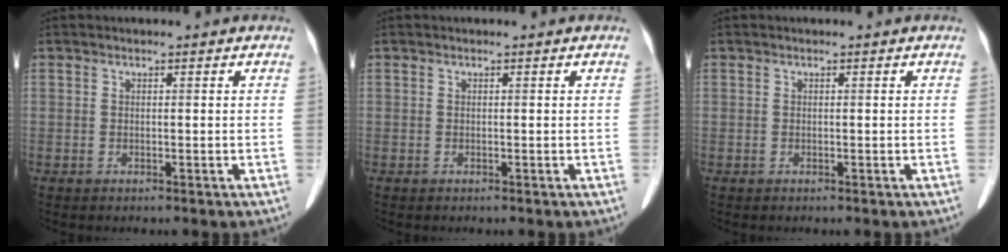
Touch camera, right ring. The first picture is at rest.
{"total": 0.0}
{"total": 0.0}